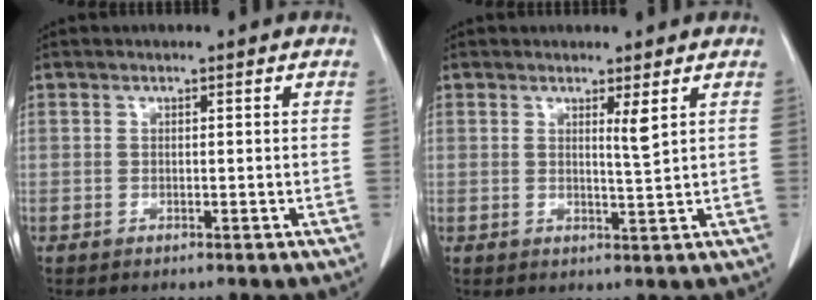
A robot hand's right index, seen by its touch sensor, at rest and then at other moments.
{"total": 2.2, "force": [1.2, -0.3, 1.9], "torque": [-0.034, -0.012, 0.020]}